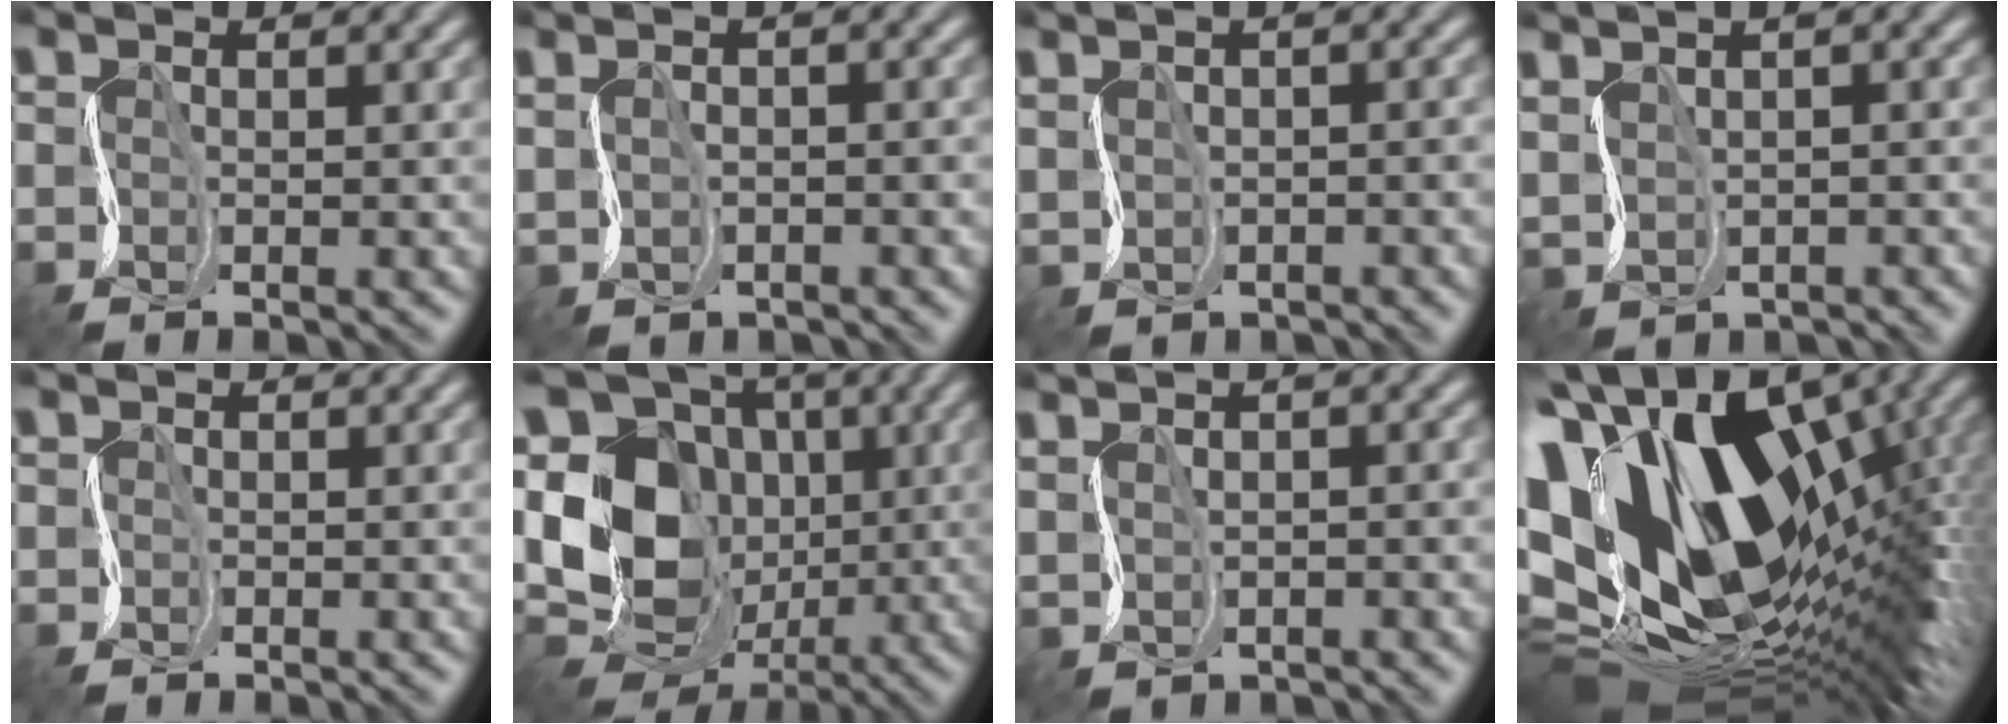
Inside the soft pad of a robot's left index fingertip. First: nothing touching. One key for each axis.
{"total": 0.7, "fx": -0.6, "fy": -0.4, "fz": -0.1, "tx": -0.005, "ty": -0.013, "tz": 0.002}
{"total": 0.7, "fx": -0.6, "fy": -0.4, "fz": -0.1, "tx": -0.002, "ty": -0.012, "tz": 0.000}
{"total": 0.6, "fx": 0.1, "fy": -0.5, "fz": -0.3, "tx": -0.003, "ty": -0.015, "tz": 0.018}
{"total": 3.5, "fx": 0.9, "fy": 3.1, "fz": 1.3, "tx": -0.033, "ty": 0.013, "tz": -0.027}
{"total": 17.3, "fx": -0.4, "fy": 15.0, "fz": 8.6, "tx": -0.193, "ty": 0.019, "tz": -0.024}
{"total": 1.1, "fx": -0.1, "fy": -1.0, "fz": -0.5, "tx": -0.002, "ty": -0.009, "tz": 0.008}
{"total": 18.3, "fx": 2.6, "fy": 9.7, "fz": 15.2, "tx": -0.282, "ty": -0.038, "tz": 0.073}